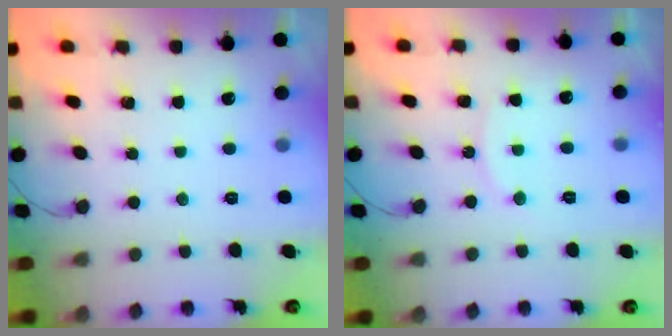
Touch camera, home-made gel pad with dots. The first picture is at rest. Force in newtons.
{"total": 6.6, "press": 6.6, "slide": 0.1}